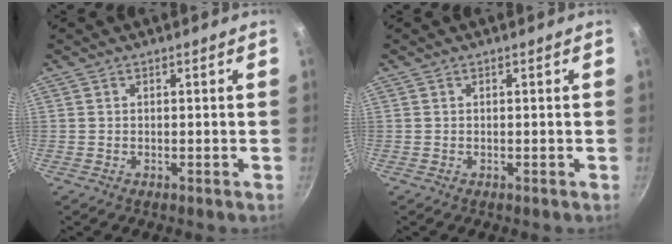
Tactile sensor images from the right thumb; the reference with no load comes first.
{"total": 0.0}